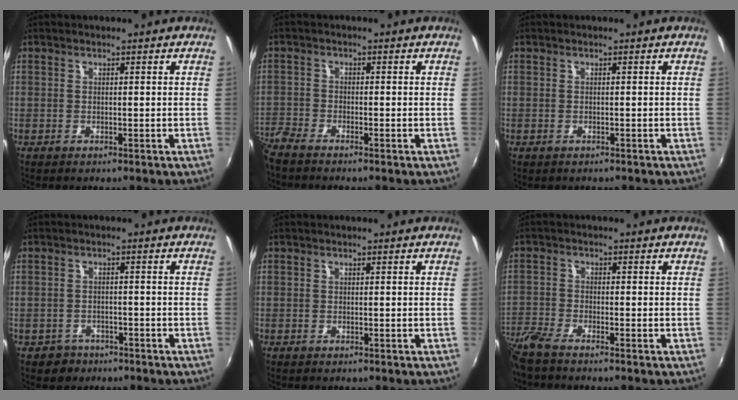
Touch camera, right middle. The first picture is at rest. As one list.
[{"total": 5.2, "force": [-4.8, 0.6, 1.9], "torque": [-0.059, -0.019, -0.096]}, {"total": 0.0}, {"total": 3.6, "force": [-2.3, 2.6, 0.4], "torque": [-0.022, 0.004, -0.034]}, {"total": 0.0}, {"total": 7.0, "force": [-6.2, 0.7, 3.1], "torque": [-0.087, -0.021, -0.127]}]